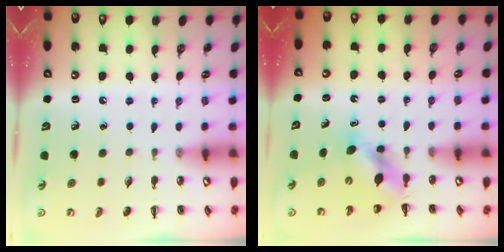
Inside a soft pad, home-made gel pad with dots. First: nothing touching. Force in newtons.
{"total": 5.2, "press": 5.1, "slide": 0.7}